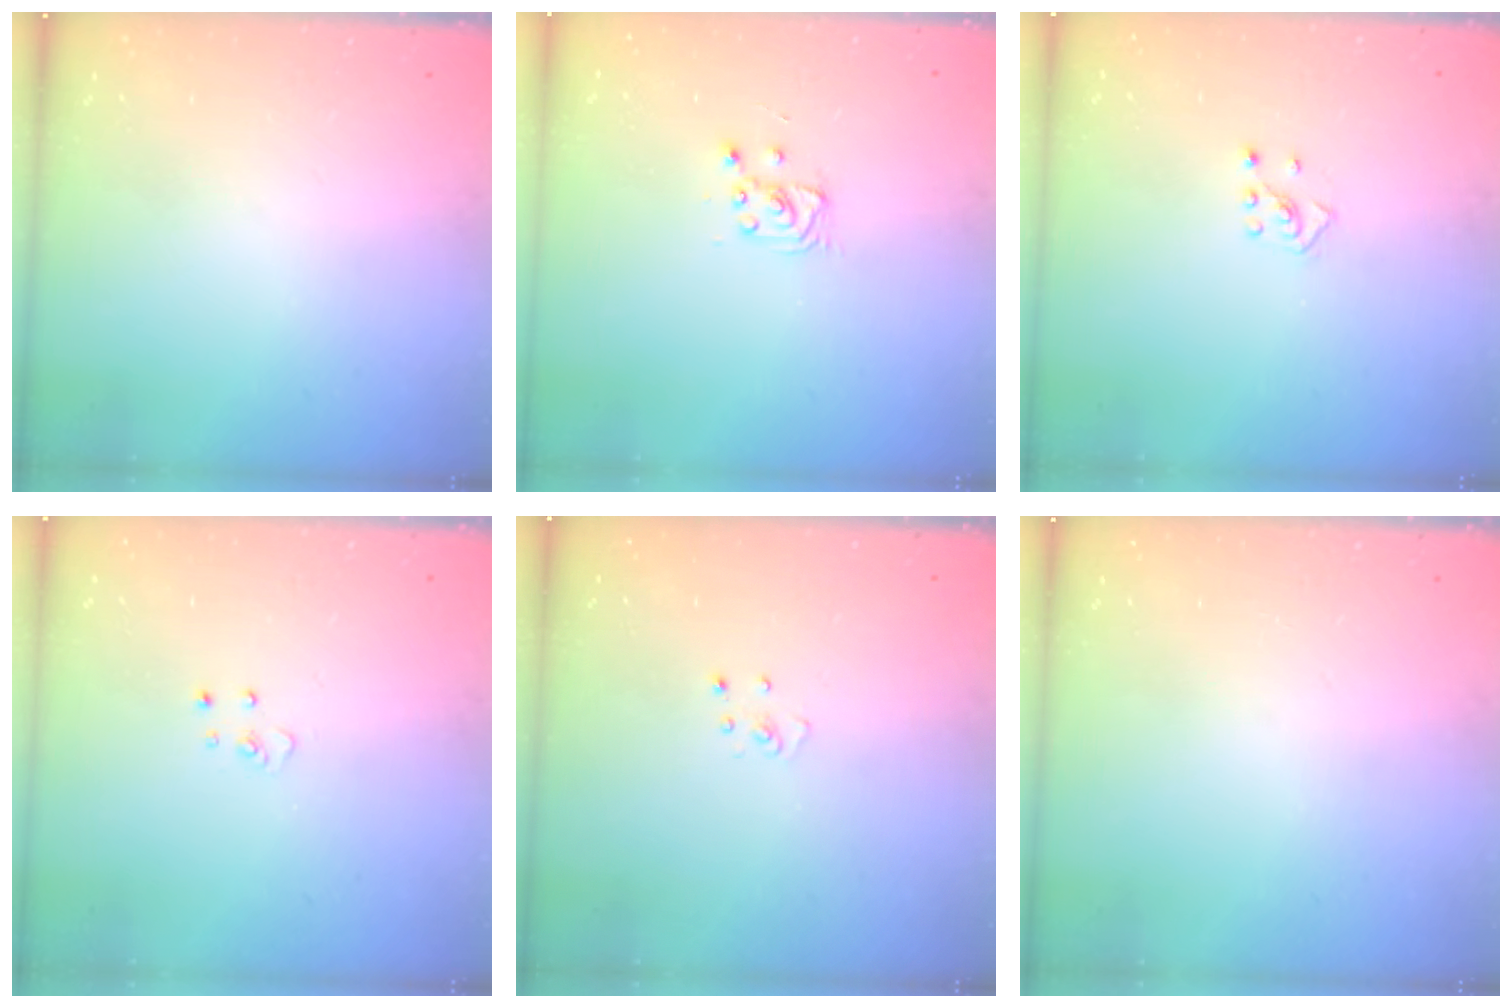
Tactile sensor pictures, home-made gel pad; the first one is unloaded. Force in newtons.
{"total": 3.6, "press": 3.6, "slide": 0.4}
{"total": 2.5, "press": 2.4, "slide": 0.7}
{"total": 3.4, "press": 3.4, "slide": 0.3}
{"total": 2.5, "press": 2.5, "slide": 0.3}
{"total": 0.0}